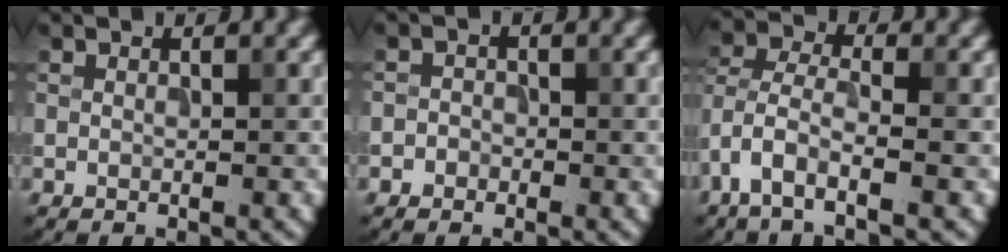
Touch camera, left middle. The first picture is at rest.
{"total": 1.2, "force": [-0.5, 1.1, 0.2], "torque": [0.016, 0.002, -0.016]}
{"total": 4.5, "force": [-2.6, 1.8, 3.3], "torque": [-0.070, -0.001, -0.062]}